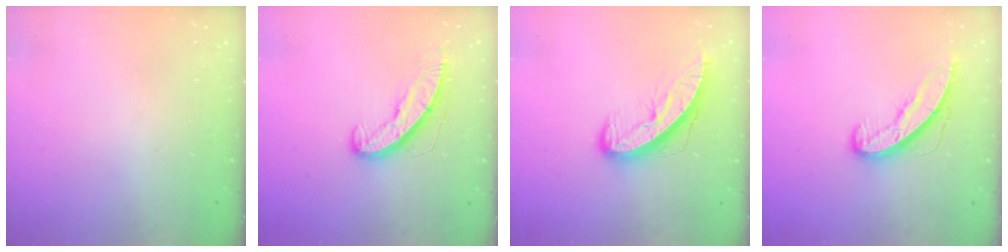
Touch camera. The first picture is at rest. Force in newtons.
{"total": 9.7, "press": 9.6, "slide": 0.6}
{"total": 10.7, "press": 10.6, "slide": 1.3}
{"total": 9.9, "press": 9.8, "slide": 0.8}